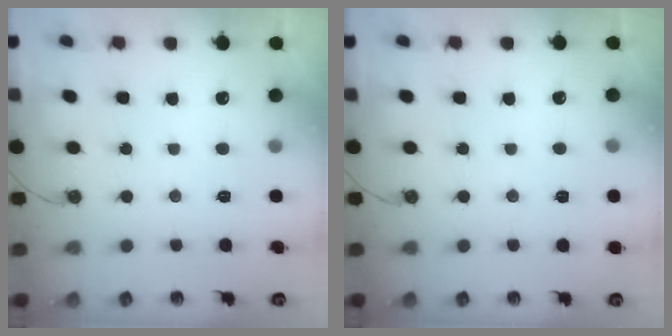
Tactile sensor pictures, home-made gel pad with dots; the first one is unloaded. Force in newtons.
{"total": 2.0, "press": 1.9, "slide": 0.8}